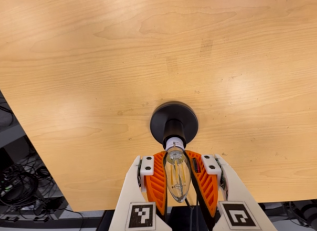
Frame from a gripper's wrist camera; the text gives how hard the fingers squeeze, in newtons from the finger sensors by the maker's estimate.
{"total": 24.9, "left": 26.1, "right": 23.7}